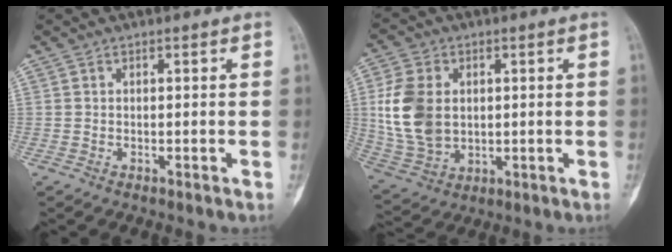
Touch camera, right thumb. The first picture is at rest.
{"total": 12.8, "force": [1.6, 9.1, 8.8], "torque": [-0.172, -0.006, 0.042]}